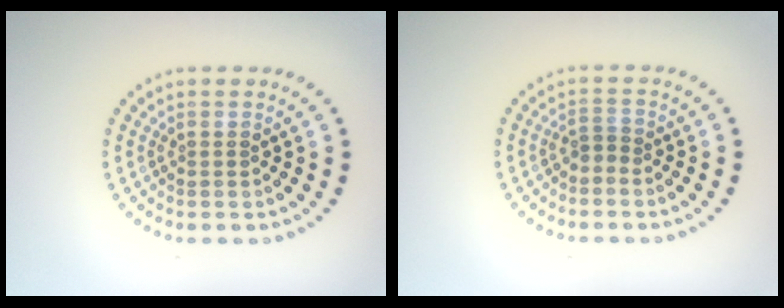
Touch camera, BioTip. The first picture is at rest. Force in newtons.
{"total": 1.2, "press": 0.8, "slide": 0.9}